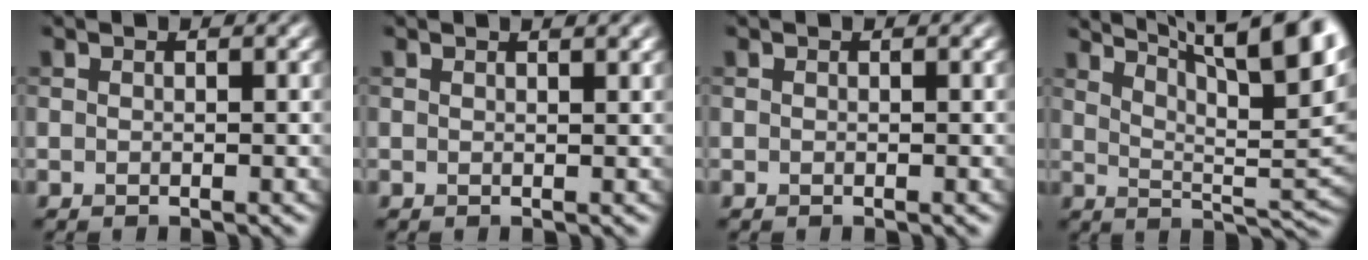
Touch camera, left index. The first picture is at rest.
{"total": 1.3, "force": [1.0, 0.4, 0.8], "torque": [-0.006, 0.002, 0.010]}
{"total": 0.0}
{"total": 14.4, "force": [9.2, 4.0, 10.4], "torque": [-0.116, 0.023, 0.118]}